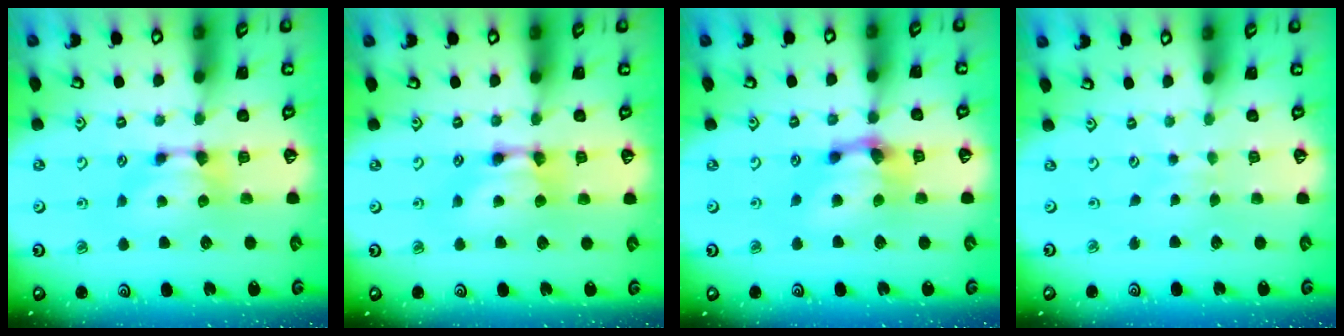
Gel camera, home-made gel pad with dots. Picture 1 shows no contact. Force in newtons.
{"total": 2.1, "press": 2.1, "slide": 0.1}
{"total": 3.9, "press": 3.2, "slide": 2.1}
{"total": 3.8, "press": 3.8, "slide": 0.3}